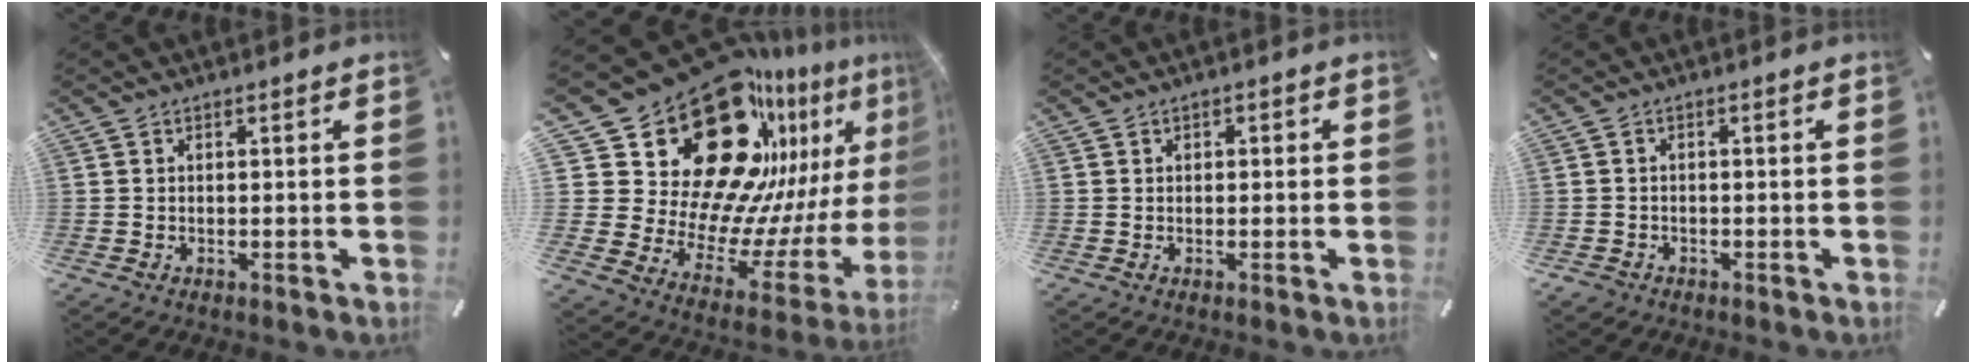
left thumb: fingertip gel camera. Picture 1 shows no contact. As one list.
[{"total": 33.4, "force": [19.6, 18.9, 19.4], "torque": [-0.295, -0.189, 0.385]}, {"total": 0.9, "force": [0.0, 0.9, 0.3], "torque": [-0.005, 0.005, -0.003]}, {"total": 1.8, "force": [-1.1, 1.4, 0.5], "torque": [-0.016, 0.004, -0.026]}]